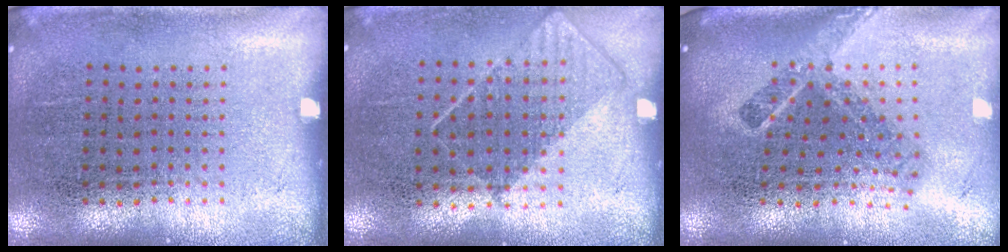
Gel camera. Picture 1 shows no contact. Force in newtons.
{"total": 0.8, "press": 0.6, "slide": 0.5}
{"total": 2.2, "press": 1.5, "slide": 1.7}